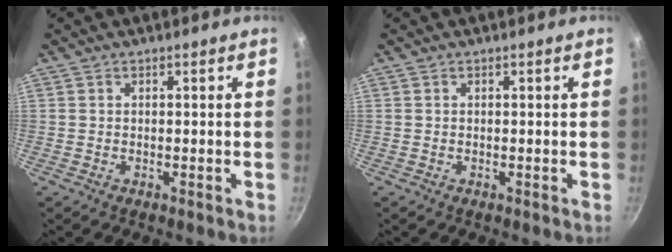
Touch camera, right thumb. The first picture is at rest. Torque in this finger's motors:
{"motor_torque": [0.00, 0.00, 0.00, 0.00, 0.00]}